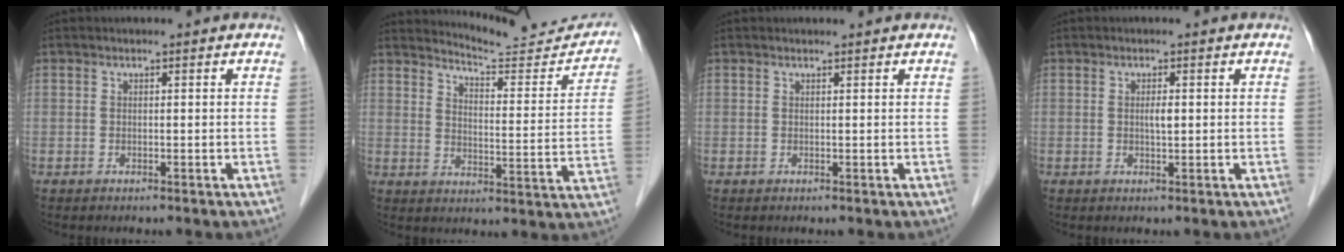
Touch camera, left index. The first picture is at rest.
{"total": 13.2, "force": [13.1, 0.6, 1.6], "torque": [-0.017, -0.056, 0.163]}
{"total": 0.6, "force": [0.5, -0.1, 0.1], "torque": [-0.007, 0.001, 0.007]}
{"total": 1.4, "force": [-0.2, 0.2, 1.3], "torque": [-0.024, -0.004, -0.003]}